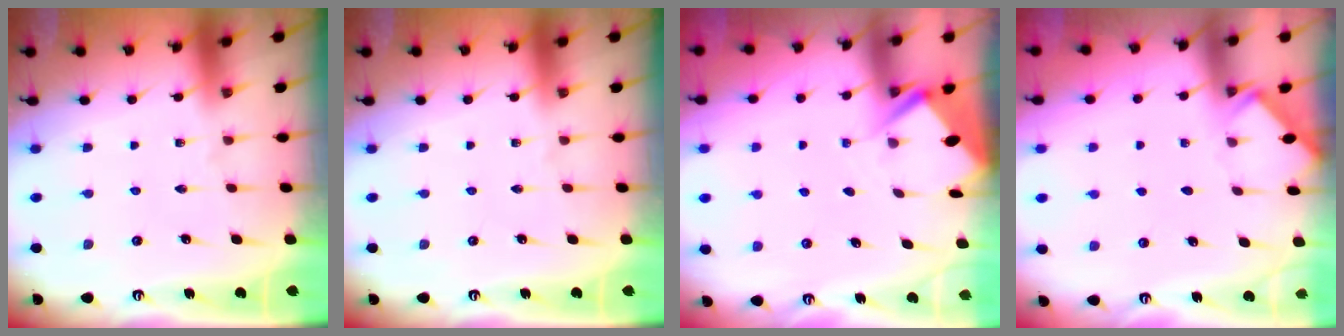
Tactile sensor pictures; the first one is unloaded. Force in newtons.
{"total": 0.0}
{"total": 2.9, "press": 2.8, "slide": 0.4}
{"total": 3.2, "press": 3.1, "slide": 0.4}